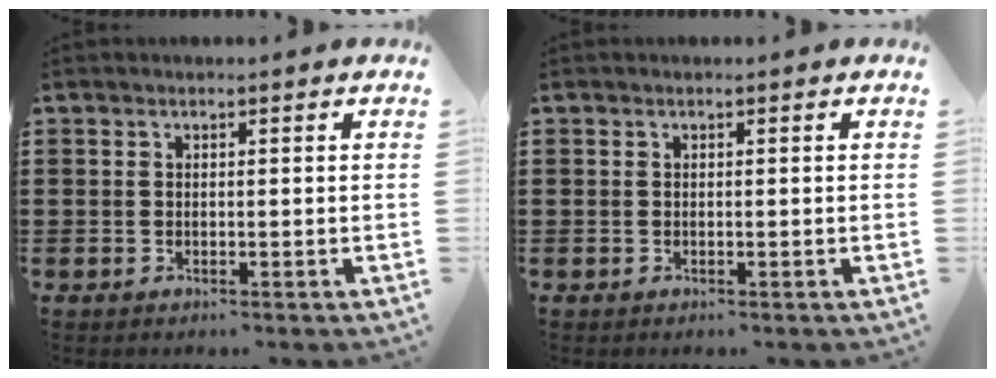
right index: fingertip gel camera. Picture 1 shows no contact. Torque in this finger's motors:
{"motor_torque": [0.01, 0.05, 0.00, 0.00]}